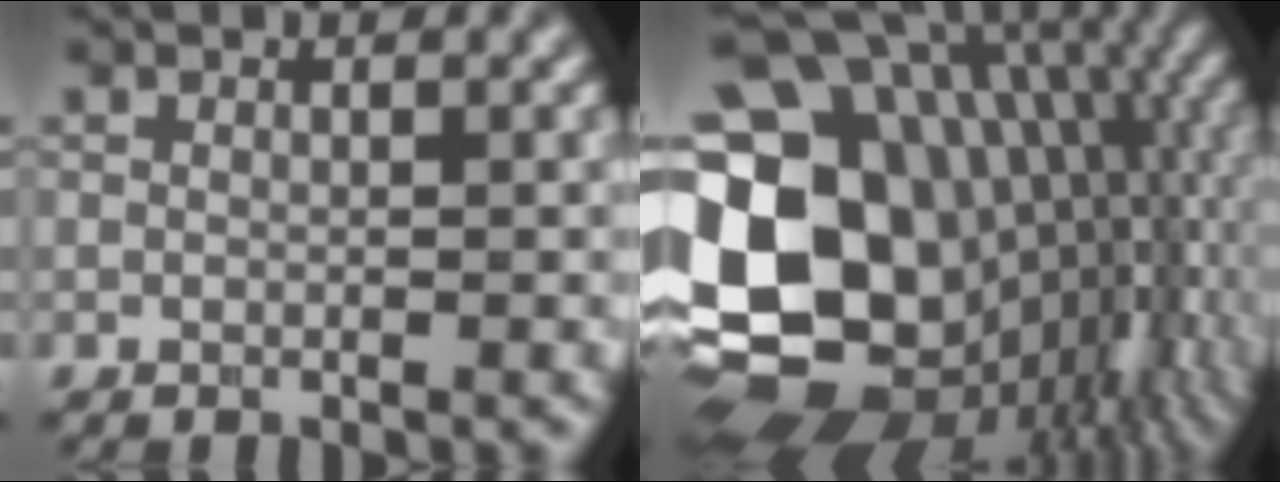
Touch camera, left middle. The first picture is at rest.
{"total": 20.0, "force": [-0.3, 15.9, 12.3], "torque": [-0.252, 0.002, 0.027]}